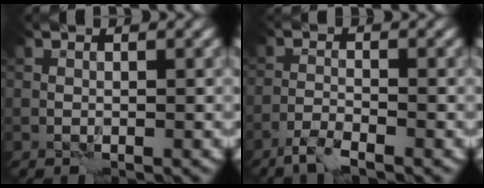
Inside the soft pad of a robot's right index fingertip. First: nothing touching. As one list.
[{"total": 2.6, "force": [-2.1, 0.4, 1.4], "torque": [-0.025, 0.001, -0.048]}]